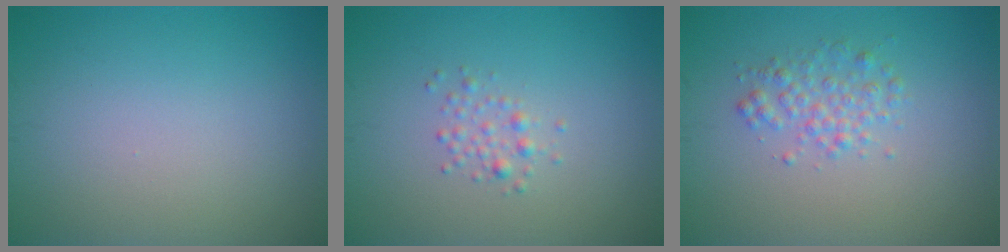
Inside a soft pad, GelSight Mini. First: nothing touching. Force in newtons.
{"total": 1.3, "press": 1.3, "slide": 0.0}
{"total": 2.0, "press": 2.0, "slide": 0.0}